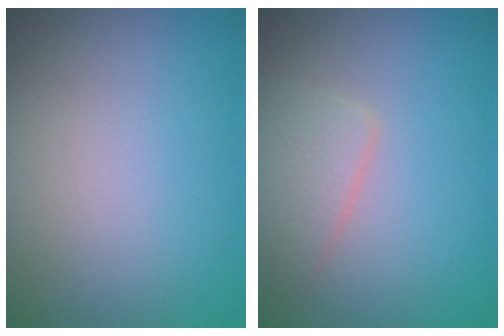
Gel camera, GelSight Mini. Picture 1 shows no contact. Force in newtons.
{"total": 2.8, "press": 2.8, "slide": 0.2}